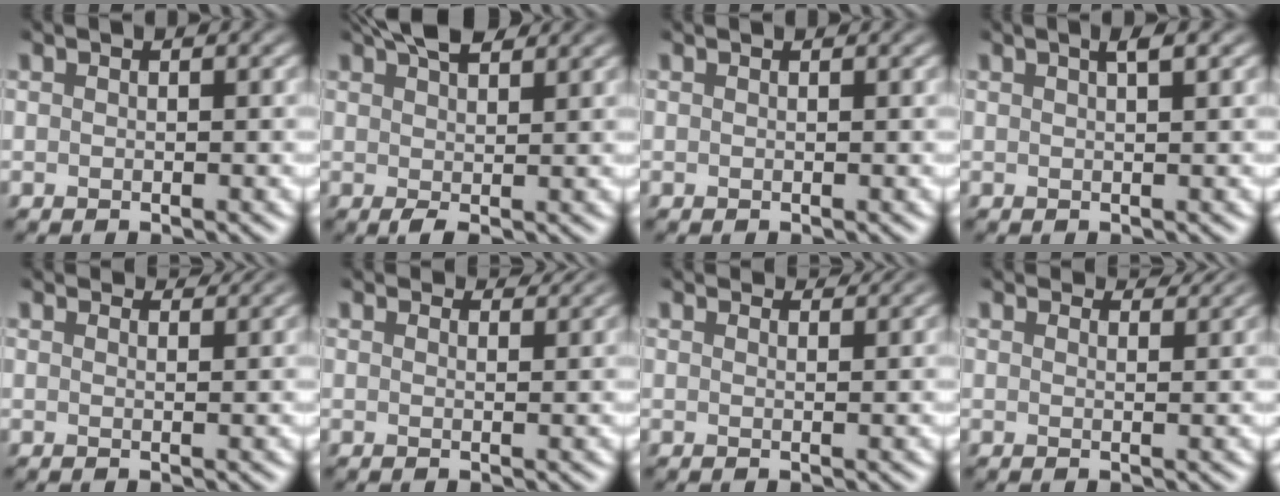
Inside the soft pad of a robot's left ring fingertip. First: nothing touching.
{"total": 4.0, "force": [2.4, 1.3, 3.0], "torque": [-0.052, 0.006, 0.041]}
{"total": 0.5, "force": [0.5, 0.1, 0.0], "torque": [0.001, 0.000, 0.006]}
{"total": 1.7, "force": [0.9, 0.4, 1.4], "torque": [-0.017, 0.004, 0.009]}
{"total": 3.4, "force": [3.3, 0.3, 0.9], "torque": [-0.017, 0.004, 0.038]}
{"total": 2.8, "force": [2.8, 0.2, 0.6], "torque": [-0.017, 0.001, 0.032]}
{"total": 3.4, "force": [3.3, 0.3, 0.8], "torque": [-0.016, 0.004, 0.038]}
{"total": 3.4, "force": [3.3, 0.3, 0.8], "torque": [-0.017, 0.002, 0.039]}